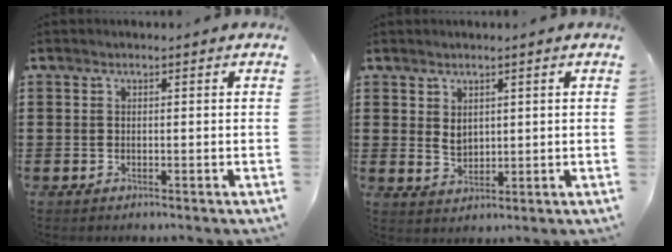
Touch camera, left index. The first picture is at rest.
{"total": 2.5, "force": [1.3, 1.7, 1.3], "torque": [-0.022, 0.003, 0.022]}